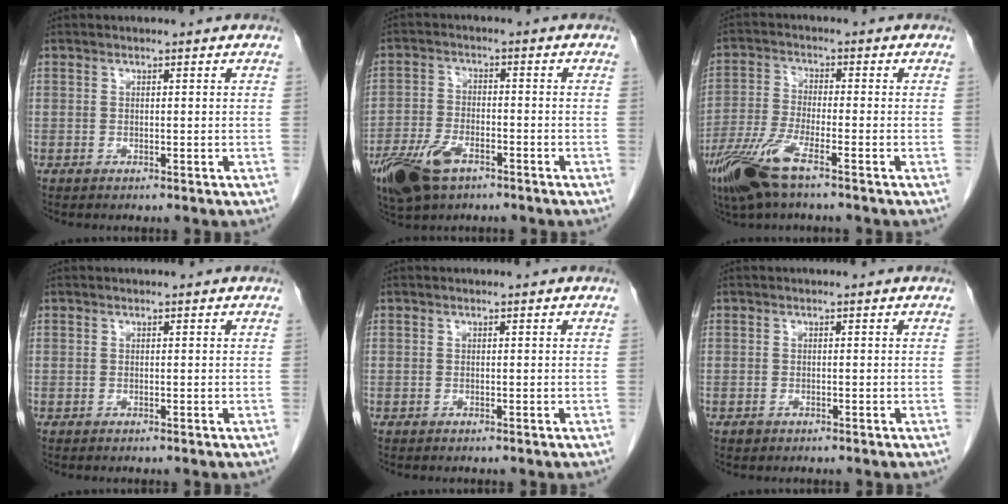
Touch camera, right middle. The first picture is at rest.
{"total": 9.8, "force": [-6.1, 4.6, 6.2], "torque": [-0.128, -0.009, -0.110]}
{"total": 8.9, "force": [-5.6, 1.4, 6.7], "torque": [-0.151, -0.018, -0.111]}
{"total": 0.0}
{"total": 0.0}
{"total": 0.7, "force": [-0.5, 0.5, 0.2], "torque": [-0.005, 0.001, -0.006]}